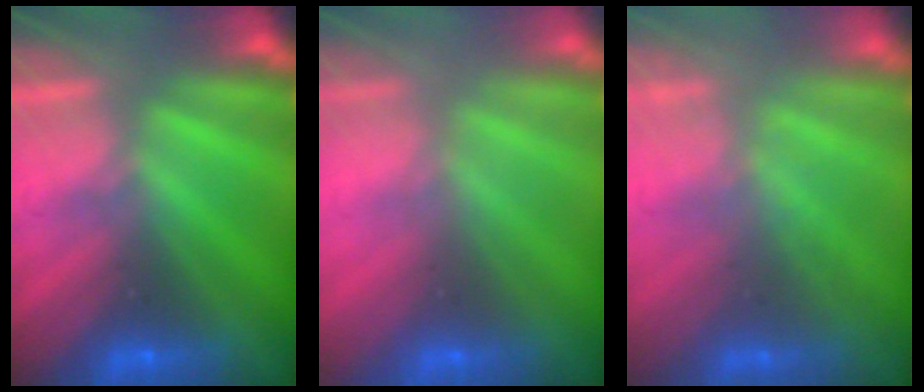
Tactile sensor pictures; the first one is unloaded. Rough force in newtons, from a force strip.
{"total": 2.5}
{"total": 2.0}